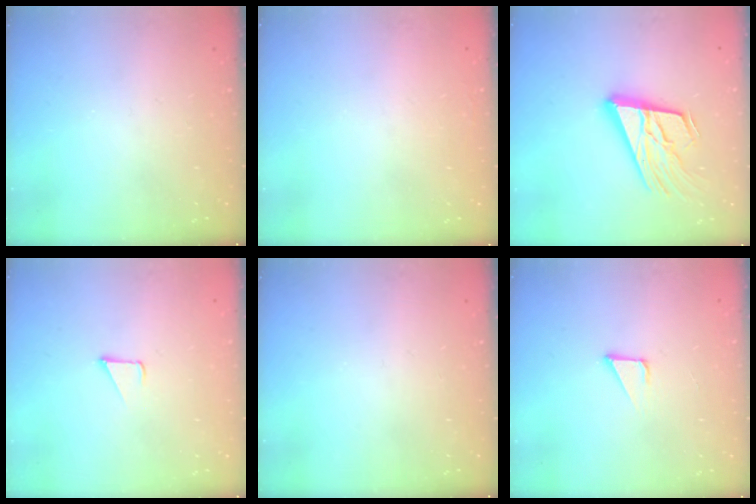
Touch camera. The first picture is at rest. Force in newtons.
{"total": 1.6, "press": 1.6, "slide": 0.0}
{"total": 20.4, "press": 19.9, "slide": 4.5}
{"total": 1.7, "press": 1.7, "slide": 0.1}
{"total": 0.0}
{"total": 2.2, "press": 2.2, "slide": 0.2}